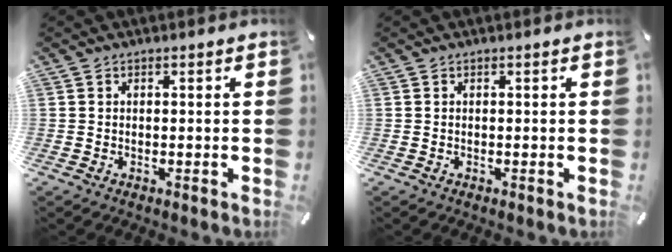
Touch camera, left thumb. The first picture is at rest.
{"total": 0.0}